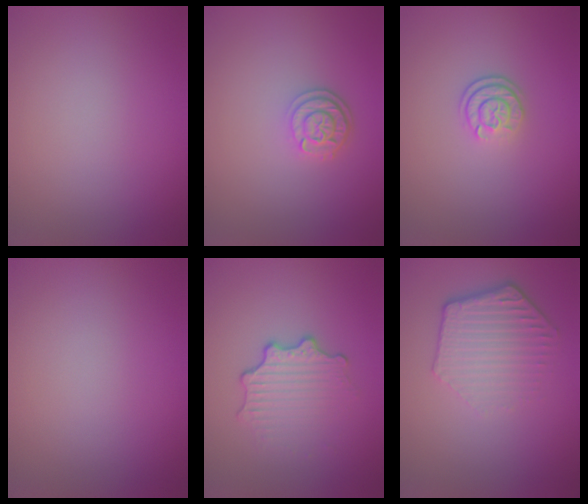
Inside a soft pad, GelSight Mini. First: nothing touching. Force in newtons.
{"total": 2.6, "press": 2.2, "slide": 1.4}
{"total": 2.1, "press": 1.8, "slide": 1.2}
{"total": 0.0}
{"total": 3.3, "press": 2.5, "slide": 2.2}
{"total": 4.1, "press": 3.2, "slide": 2.7}